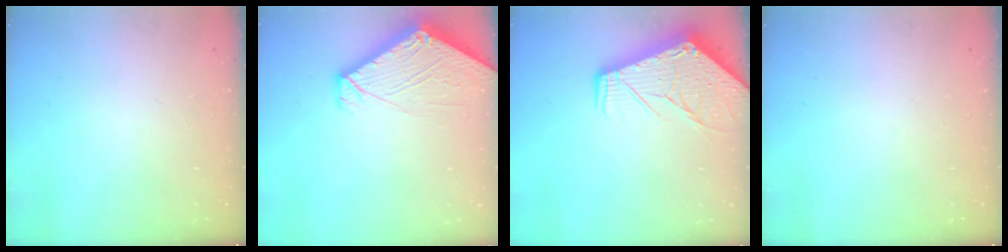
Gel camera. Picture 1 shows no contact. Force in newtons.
{"total": 4.9, "press": 4.9, "slide": 0.5}
{"total": 13.1, "press": 13.0, "slide": 1.7}
{"total": 0.0}